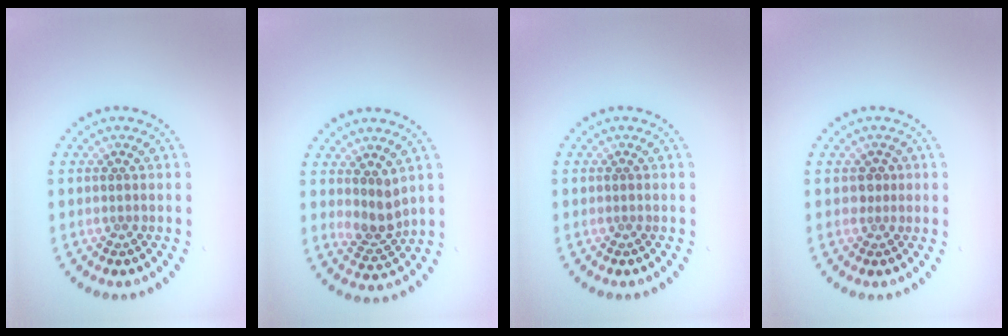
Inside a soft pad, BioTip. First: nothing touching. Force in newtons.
{"total": 2.6, "press": 2.1, "slide": 1.6}
{"total": 0.0}
{"total": 1.0, "press": 0.8, "slide": 0.6}